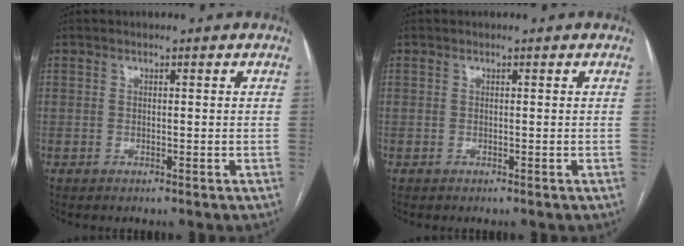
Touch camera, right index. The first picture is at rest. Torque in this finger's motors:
{"motor_torque": [0.02, 0.01, 0.00, 0.00]}